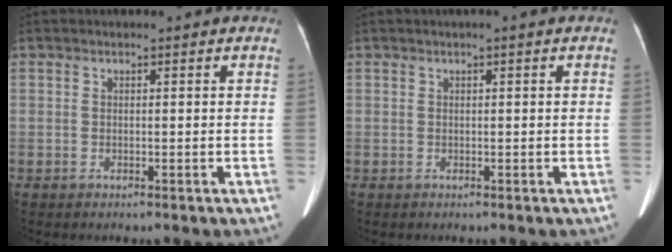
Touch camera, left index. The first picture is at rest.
{"total": 0.6, "force": [0.4, -0.1, 0.5], "torque": [-0.014, 0.001, 0.009]}